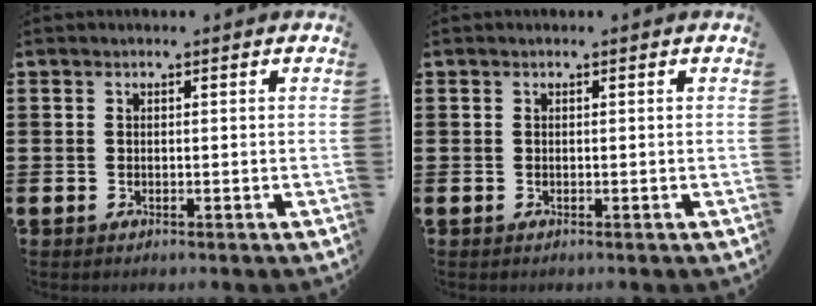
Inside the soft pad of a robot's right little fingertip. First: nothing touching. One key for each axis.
{"total": 0.0}